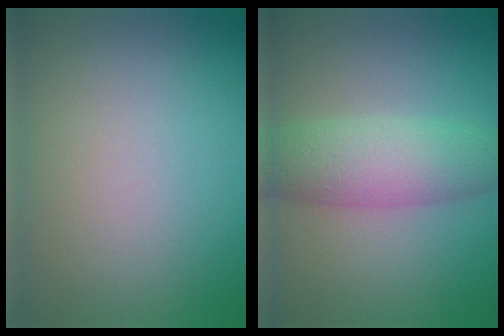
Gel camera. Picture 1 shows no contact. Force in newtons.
{"total": 5.3, "press": 5.3, "slide": 0.0}